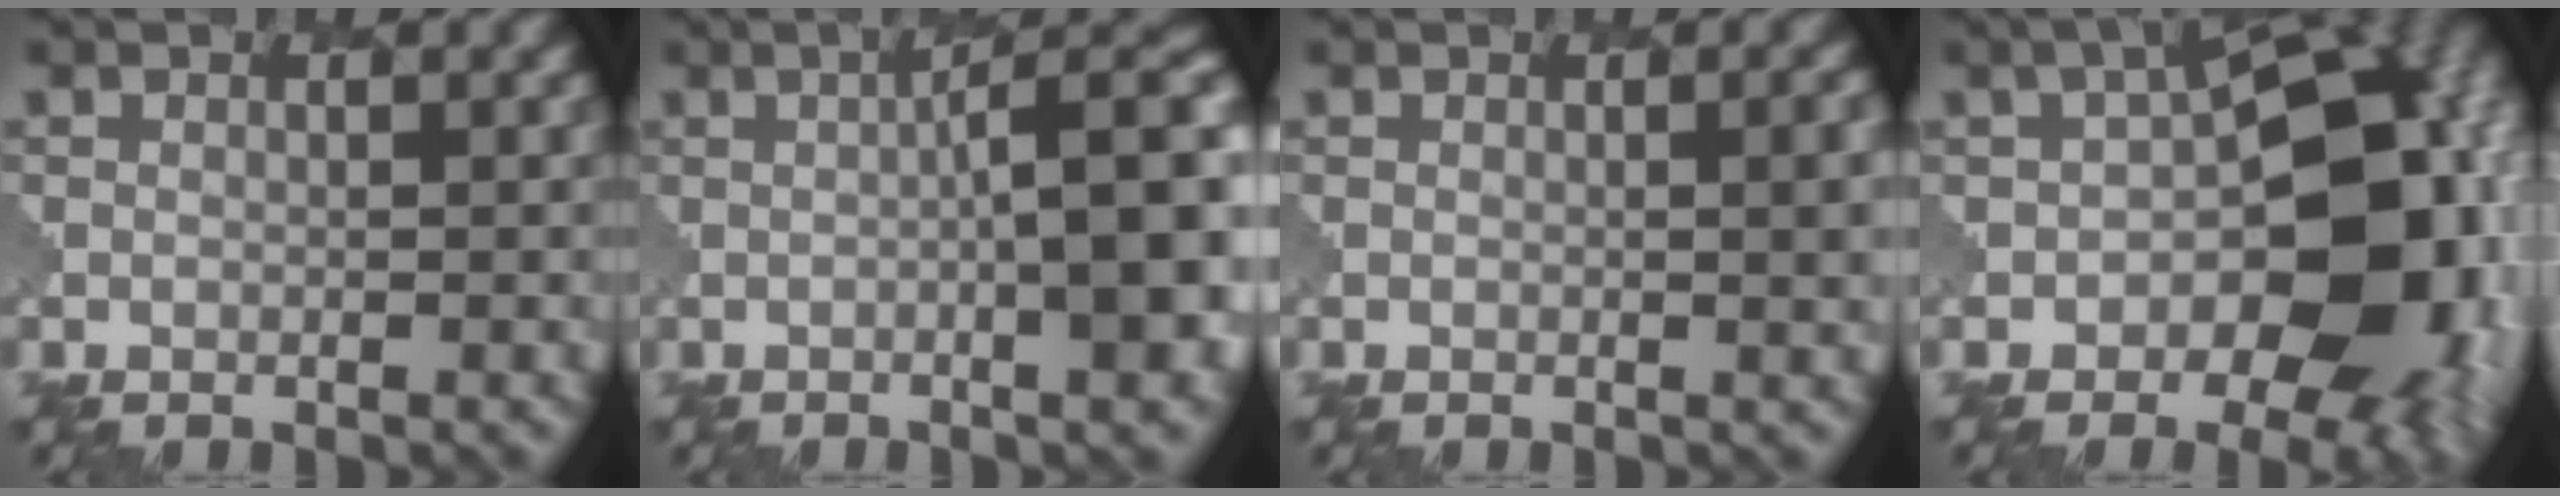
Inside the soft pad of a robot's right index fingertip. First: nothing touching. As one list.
[{"total": 10.8, "force": [-0.2, 3.0, 10.4], "torque": [-0.089, 0.008, -0.008]}, {"total": 2.6, "force": [0.2, 0.5, 2.6], "torque": [-0.023, 0.002, 0.003]}, {"total": 14.7, "force": [-2.2, 8.8, 11.5], "torque": [-0.117, 0.008, -0.033]}]